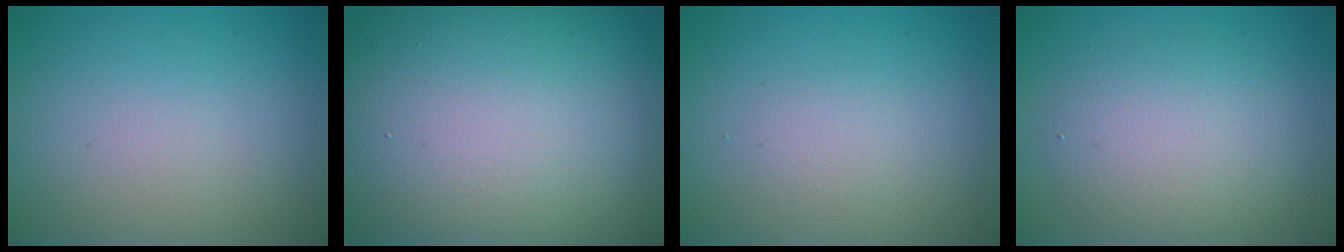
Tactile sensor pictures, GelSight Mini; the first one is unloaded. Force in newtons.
{"total": 20.3, "press": 20.3, "slide": 1.1}
{"total": 1.1, "press": 1.1, "slide": 0.1}
{"total": 4.2, "press": 4.2, "slide": 0.3}